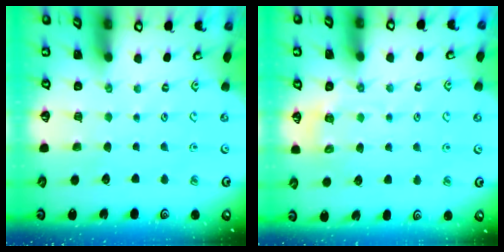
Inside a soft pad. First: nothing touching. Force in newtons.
{"total": 5.9, "press": 5.8, "slide": 1.1}